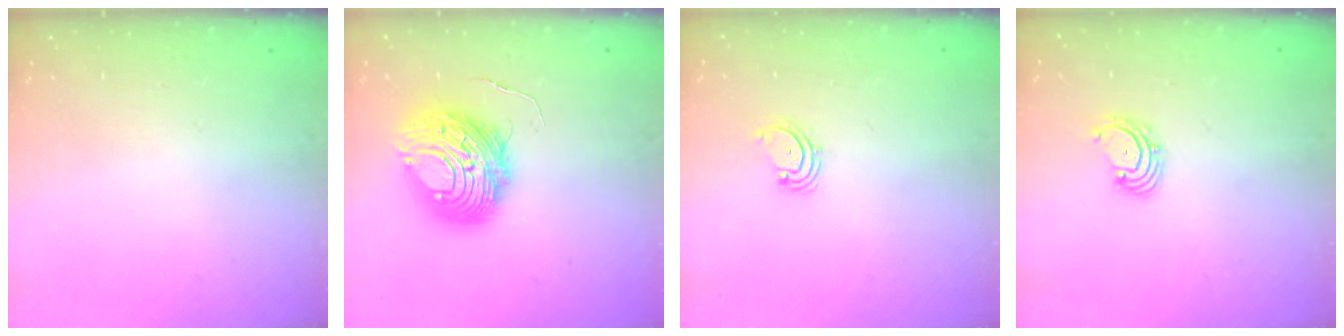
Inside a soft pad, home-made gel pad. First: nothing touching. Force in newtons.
{"total": 13.2, "press": 13.2, "slide": 1.3}
{"total": 2.1, "press": 2.1, "slide": 0.3}
{"total": 2.6, "press": 2.5, "slide": 0.6}